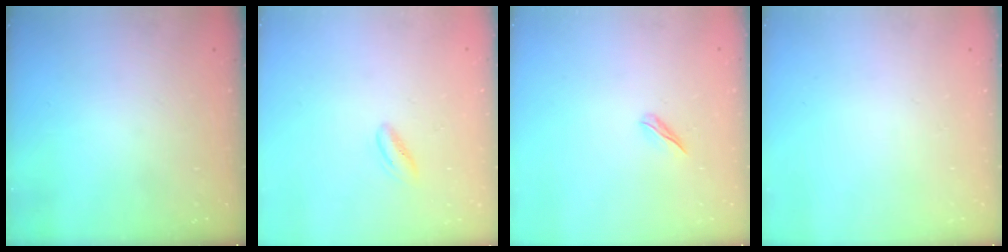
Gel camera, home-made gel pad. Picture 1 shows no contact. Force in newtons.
{"total": 3.1, "press": 3.0, "slide": 0.7}
{"total": 3.4, "press": 3.3, "slide": 0.8}
{"total": 0.0}